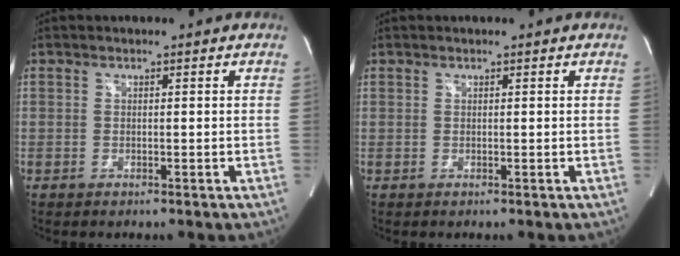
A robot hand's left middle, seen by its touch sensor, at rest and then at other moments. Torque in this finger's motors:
{"motor_torque": [0.67, -0.98, 0.18, 0.04]}